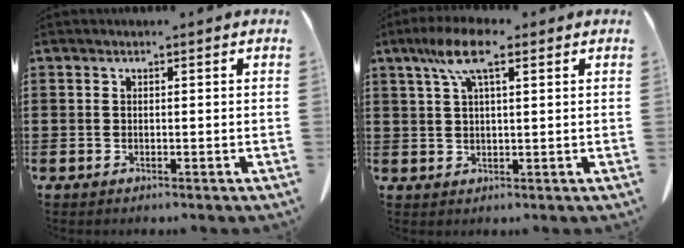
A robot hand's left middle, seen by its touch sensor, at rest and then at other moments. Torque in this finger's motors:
{"motor_torque": [1.12, -0.40, 0.60, 0.16]}